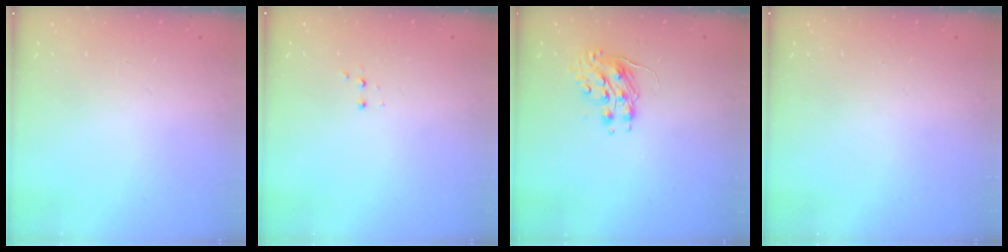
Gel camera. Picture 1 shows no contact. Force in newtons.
{"total": 2.8, "press": 2.8, "slide": 0.5}
{"total": 8.5, "press": 8.4, "slide": 0.6}
{"total": 0.0}